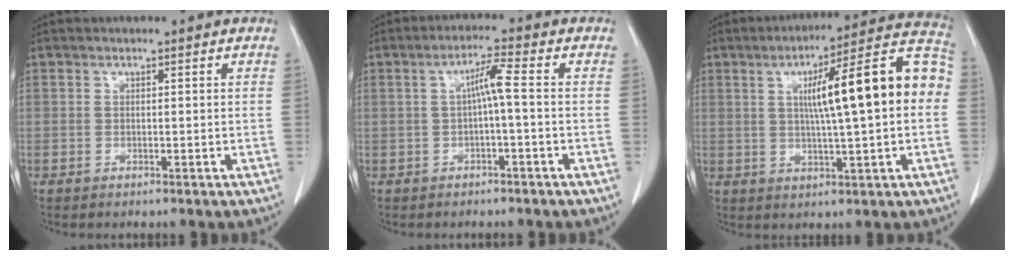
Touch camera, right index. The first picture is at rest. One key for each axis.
{"total": 3.9, "fx": -0.1, "fy": 0.0, "fz": 3.9, "tx": -0.071, "ty": 0.014, "tz": 0.000}
{"total": 16.6, "fx": 1.9, "fy": 1.4, "fz": 16.5, "tx": -0.238, "ty": 0.035, "tz": 0.022}